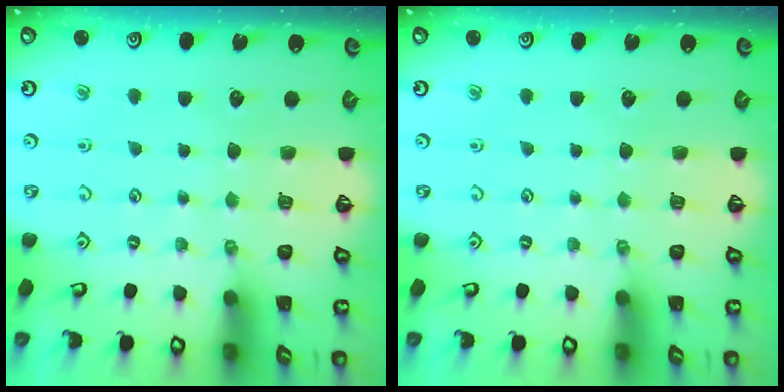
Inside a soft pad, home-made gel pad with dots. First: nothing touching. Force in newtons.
{"total": 0.0}